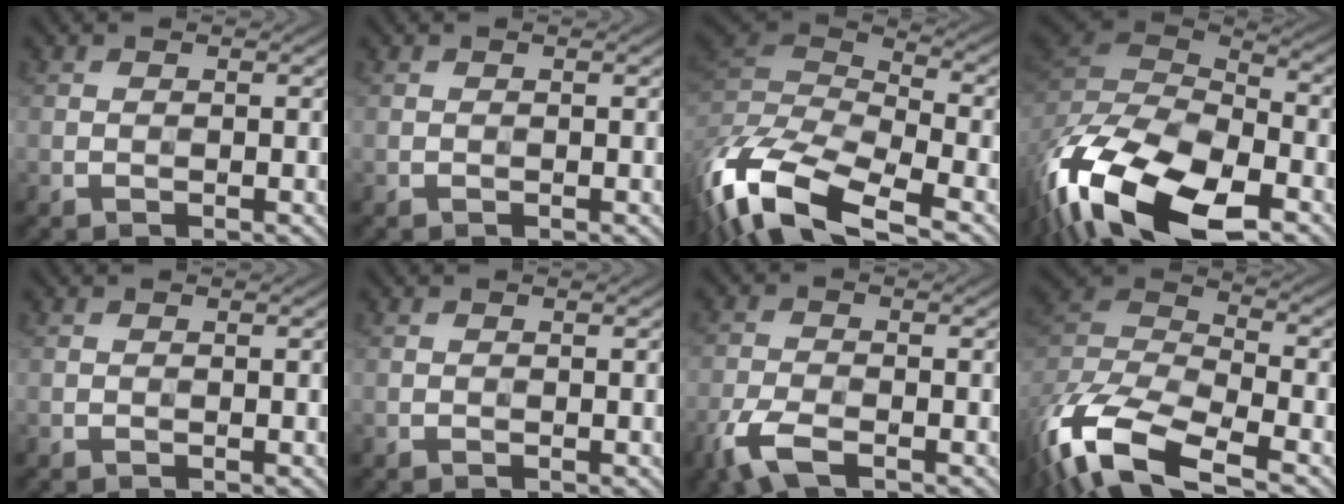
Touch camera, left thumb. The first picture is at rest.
{"total": 0.0}
{"total": 16.1, "force": [-8.7, 6.1, 12.1], "torque": [-0.308, -0.020, -0.150]}
{"total": 19.7, "force": [-11.0, 9.5, 13.2], "torque": [-0.304, -0.044, -0.157]}
{"total": 0.0}
{"total": 0.0}
{"total": 5.0, "force": [-3.1, 1.8, 3.5], "torque": [-0.086, -0.009, -0.071]}
{"total": 16.0, "force": [-10.0, 5.5, 11.2], "torque": [-0.275, -0.020, -0.188]}